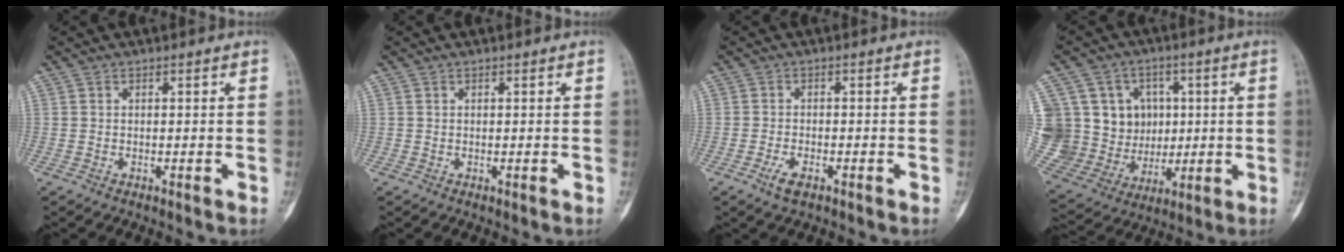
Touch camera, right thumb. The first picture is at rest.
{"total": 0.0}
{"total": 3.2, "force": [-1.9, 1.3, 2.2], "torque": [-0.048, 0.006, -0.035]}
{"total": 18.7, "force": [3.2, 16.2, 8.8], "torque": [-0.133, 0.026, 0.091]}